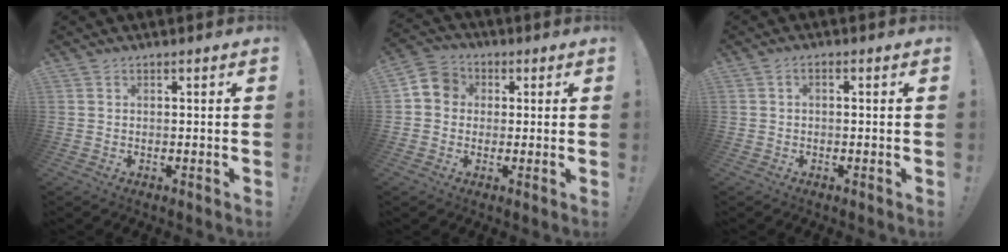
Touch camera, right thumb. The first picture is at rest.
{"total": 6.6, "force": [0.4, 6.1, 2.3], "torque": [-0.037, 0.016, 0.011]}
{"total": 1.5, "force": [-0.8, 0.6, 1.0], "torque": [-0.021, 0.006, -0.014]}